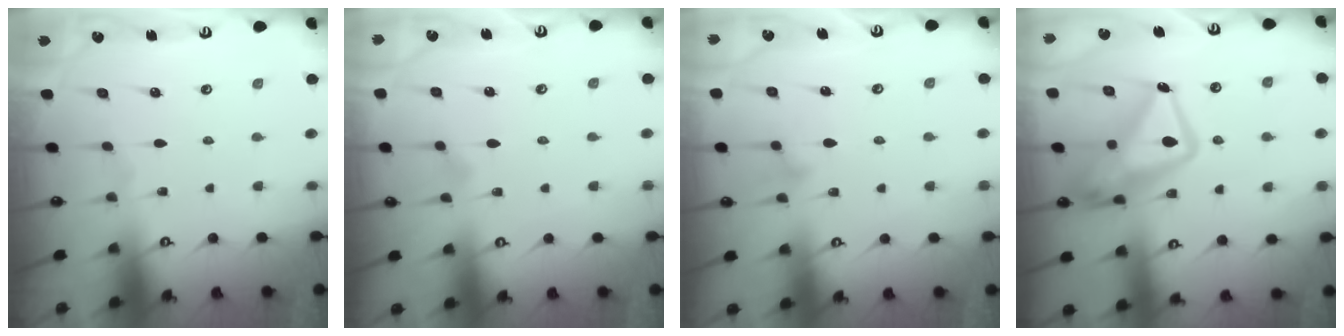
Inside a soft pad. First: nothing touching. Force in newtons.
{"total": 7.3, "press": 7.3, "slide": 0.4}
{"total": 8.5, "press": 8.5, "slide": 0.5}
{"total": 16.1, "press": 16.0, "slide": 1.7}